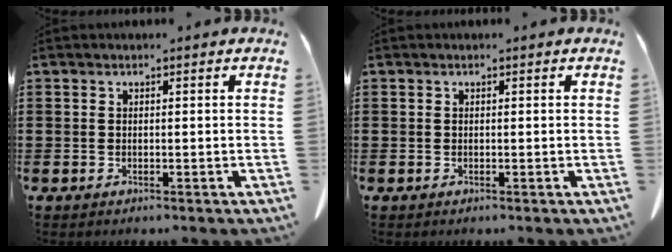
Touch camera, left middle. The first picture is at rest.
{"total": 0.0}